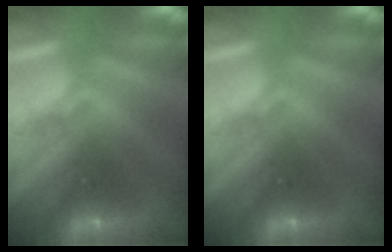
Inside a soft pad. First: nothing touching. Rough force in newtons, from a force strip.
{"total": 0.0}